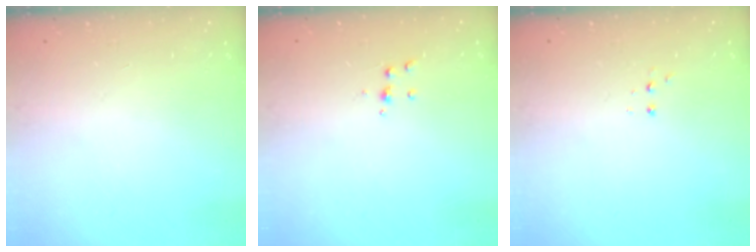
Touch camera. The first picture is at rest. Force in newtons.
{"total": 4.5, "press": 4.5, "slide": 0.6}
{"total": 2.8, "press": 2.7, "slide": 0.5}